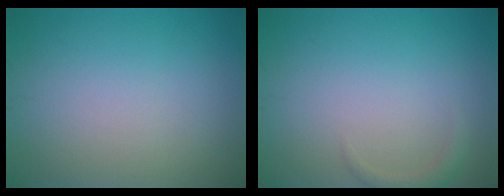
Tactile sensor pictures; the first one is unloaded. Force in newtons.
{"total": 1.2, "press": 1.2, "slide": 0.1}